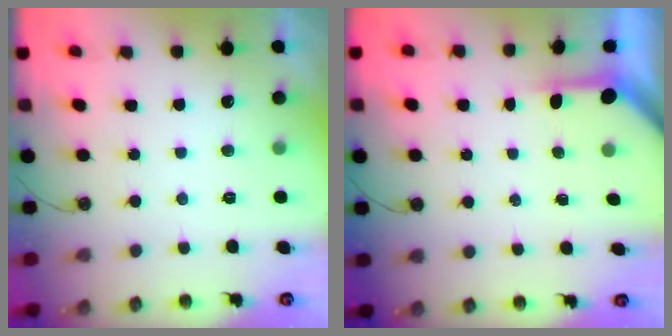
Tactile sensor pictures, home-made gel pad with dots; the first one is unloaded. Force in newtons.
{"total": 3.3, "press": 3.2, "slide": 0.4}